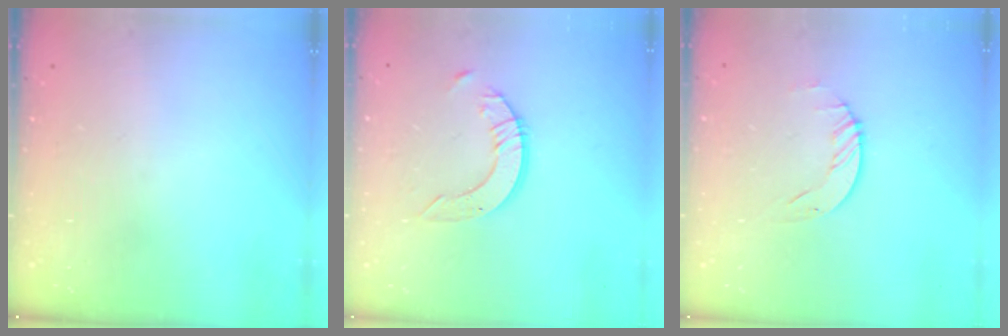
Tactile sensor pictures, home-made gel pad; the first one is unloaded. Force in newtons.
{"total": 6.1, "press": 6.1, "slide": 0.6}
{"total": 1.9, "press": 1.9, "slide": 0.2}